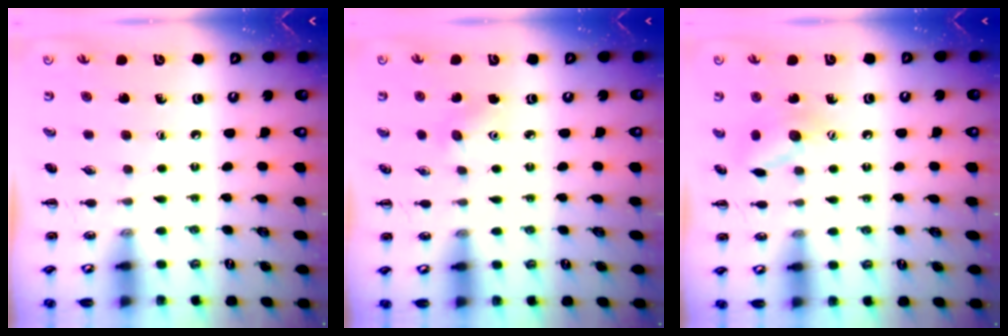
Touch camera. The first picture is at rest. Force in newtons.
{"total": 4.9, "press": 4.7, "slide": 1.4}
{"total": 8.9, "press": 8.8, "slide": 1.0}